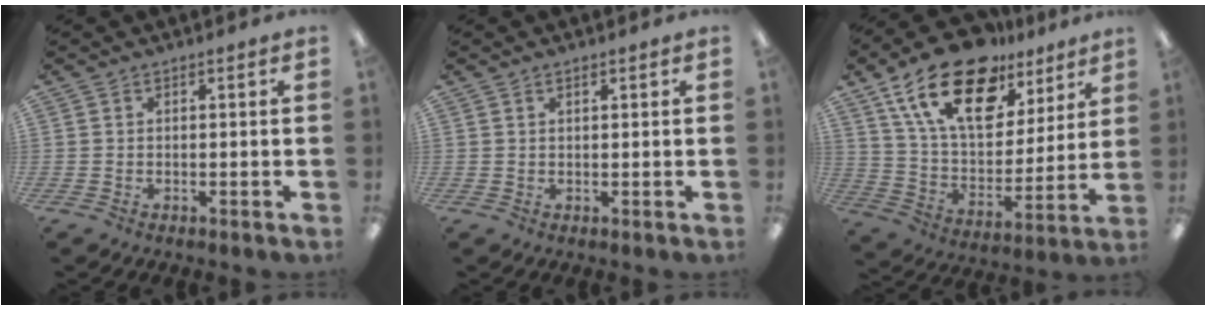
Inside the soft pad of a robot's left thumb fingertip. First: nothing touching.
{"total": 1.1, "force": [0.8, 0.4, 0.6], "torque": [-0.013, 0.003, 0.013]}
{"total": 22.3, "force": [14.0, 11.3, 13.0], "torque": [-0.246, -0.068, 0.249]}